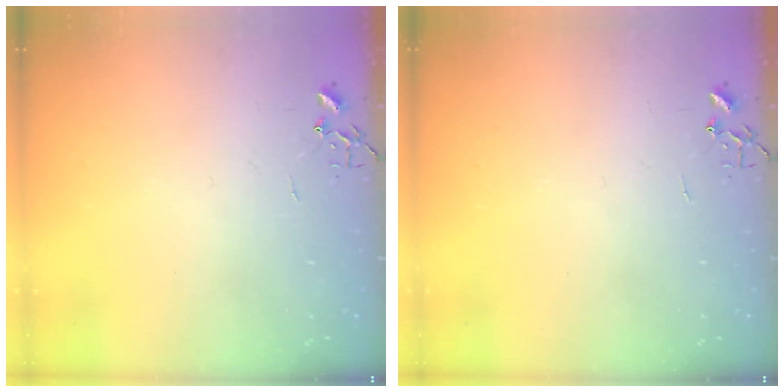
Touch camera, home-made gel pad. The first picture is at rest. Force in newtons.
{"total": 0.0}